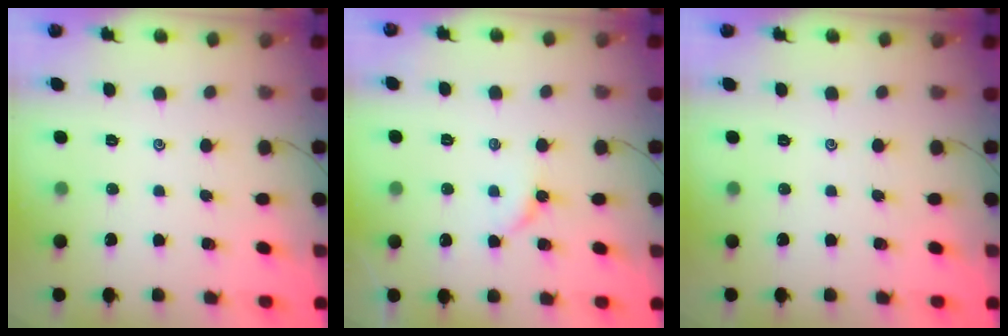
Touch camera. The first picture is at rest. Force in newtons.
{"total": 4.4, "press": 4.4, "slide": 0.5}
{"total": 0.0}